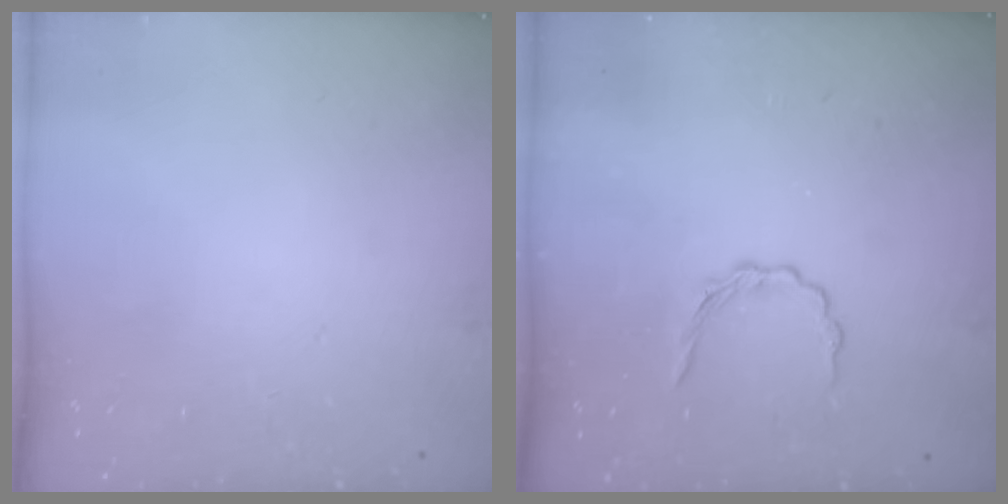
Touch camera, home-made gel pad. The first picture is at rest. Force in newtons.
{"total": 3.6, "press": 3.4, "slide": 1.2}